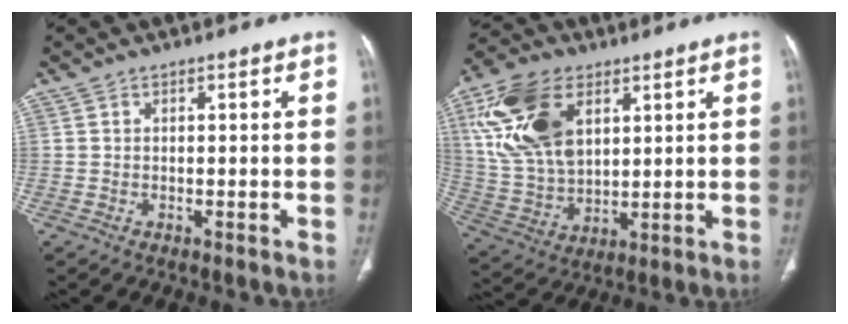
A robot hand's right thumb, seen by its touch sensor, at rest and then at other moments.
{"total": 18.4, "force": [6.8, 11.1, 12.9], "torque": [-0.244, -0.015, 0.137]}